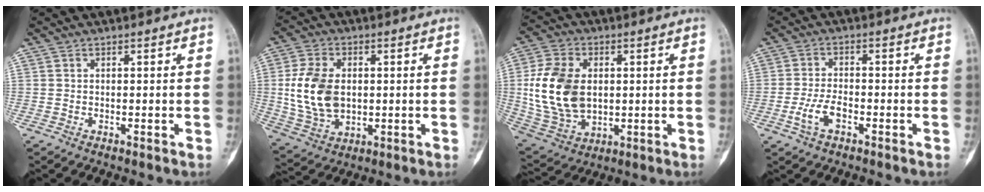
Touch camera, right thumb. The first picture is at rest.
{"total": 13.1, "force": [0.8, 8.8, 9.6], "torque": [-0.177, -0.004, 0.025]}
{"total": 16.6, "force": [1.3, 11.3, 12.0], "torque": [-0.220, -0.005, 0.036]}
{"total": 5.0, "force": [-2.1, 2.3, 3.9], "torque": [-0.086, 0.014, -0.041]}